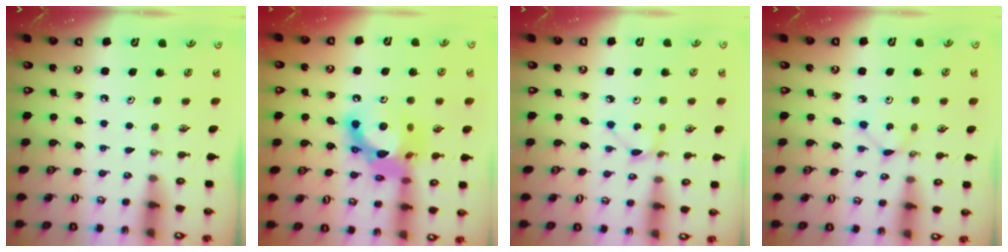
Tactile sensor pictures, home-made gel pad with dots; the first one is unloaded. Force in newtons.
{"total": 16.3, "press": 16.3, "slide": 1.2}
{"total": 2.1, "press": 2.1, "slide": 0.3}
{"total": 1.8, "press": 1.7, "slide": 0.3}